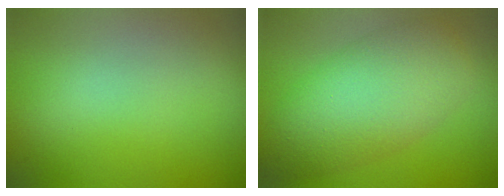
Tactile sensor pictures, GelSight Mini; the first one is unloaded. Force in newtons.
{"total": 7.3, "press": 7.3, "slide": 0.1}